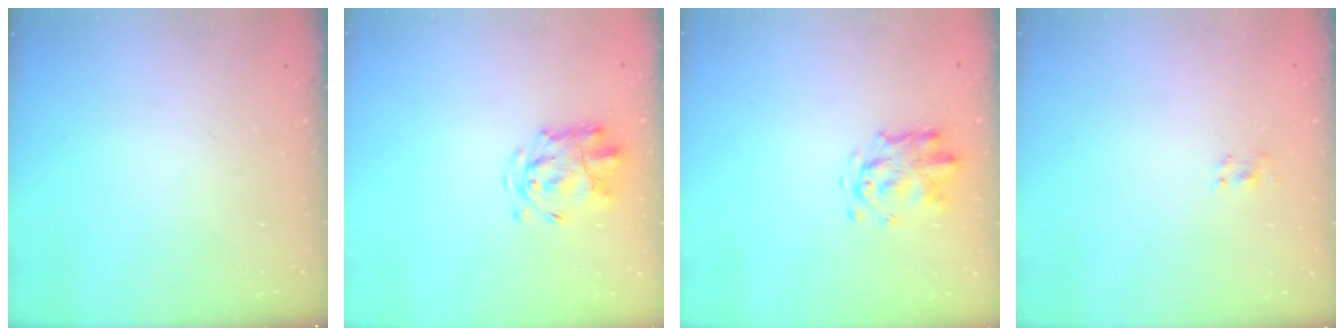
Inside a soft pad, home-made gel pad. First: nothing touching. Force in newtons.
{"total": 4.5, "press": 4.5, "slide": 0.5}
{"total": 3.8, "press": 3.7, "slide": 1.1}
{"total": 1.6, "press": 1.4, "slide": 0.9}